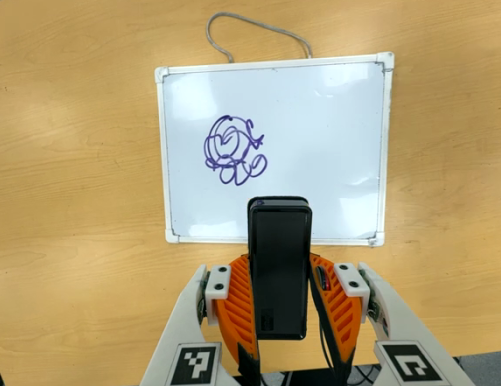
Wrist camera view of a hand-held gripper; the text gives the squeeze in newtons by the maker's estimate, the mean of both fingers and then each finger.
{"total": 3.5, "left": 1.8, "right": 5.1}